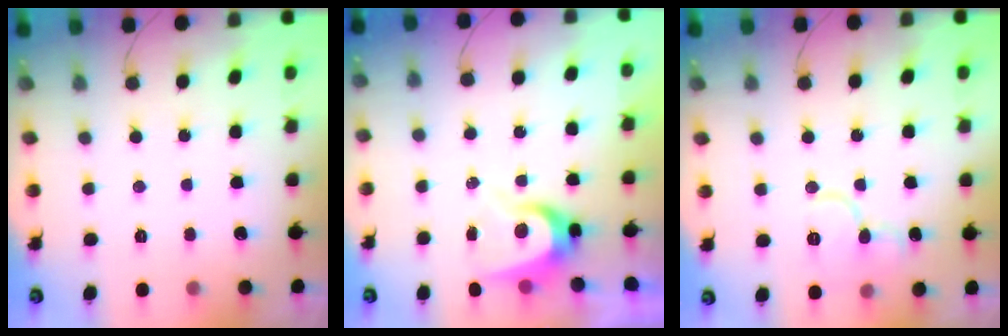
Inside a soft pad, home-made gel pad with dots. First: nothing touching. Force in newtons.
{"total": 6.7, "press": 6.7, "slide": 0.3}
{"total": 10.6, "press": 10.6, "slide": 1.1}